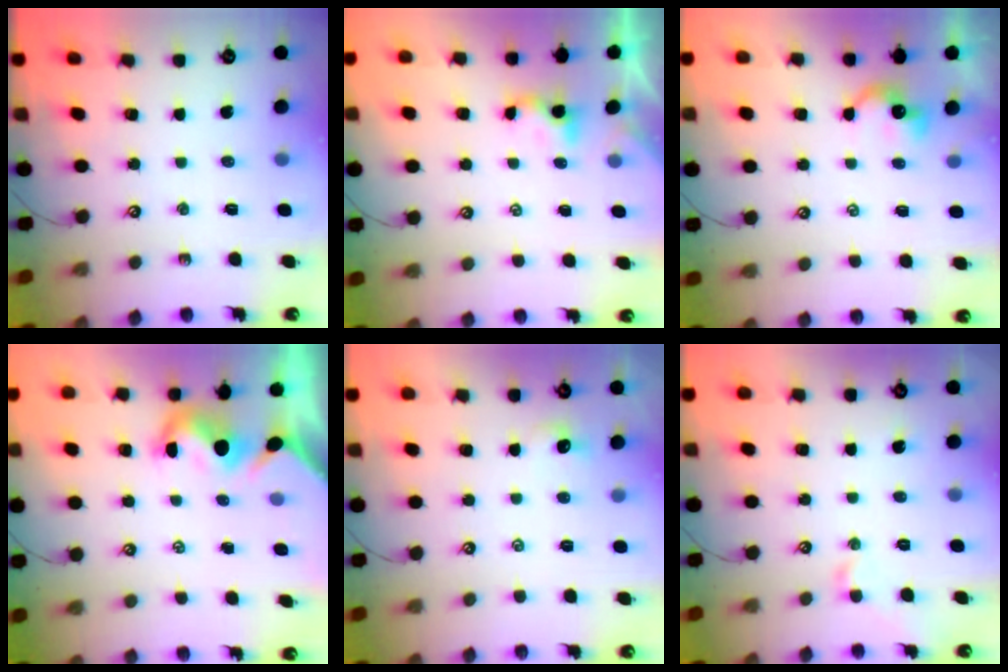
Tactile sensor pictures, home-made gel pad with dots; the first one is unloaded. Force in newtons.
{"total": 2.4, "press": 2.4, "slide": 0.1}
{"total": 1.6, "press": 1.5, "slide": 0.4}
{"total": 2.6, "press": 2.4, "slide": 1.0}
{"total": 1.0, "press": 0.9, "slide": 0.5}
{"total": 1.2, "press": 1.0, "slide": 0.6}